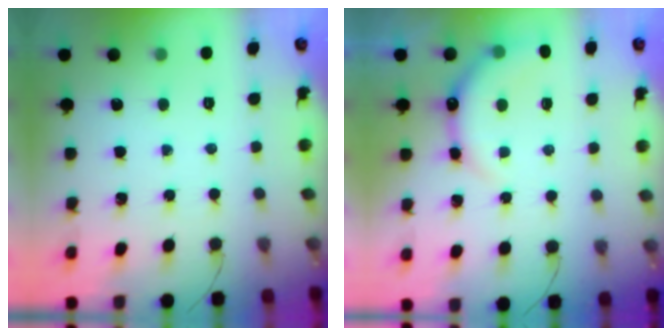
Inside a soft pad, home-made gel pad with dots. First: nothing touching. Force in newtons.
{"total": 8.3, "press": 8.3, "slide": 0.3}